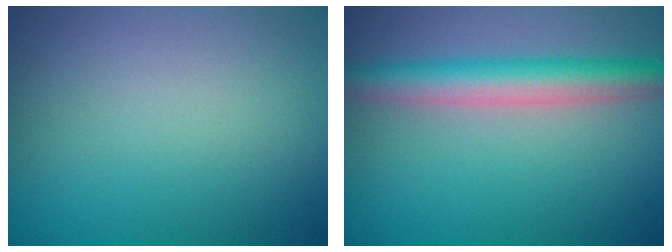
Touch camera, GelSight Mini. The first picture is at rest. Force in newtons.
{"total": 5.0, "press": 5.0, "slide": 0.1}